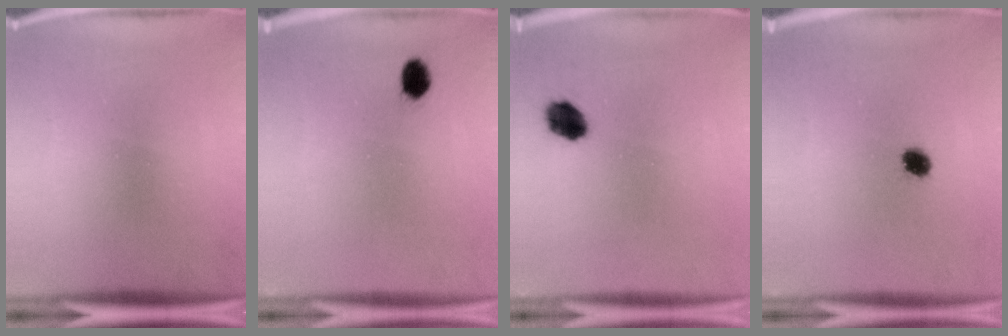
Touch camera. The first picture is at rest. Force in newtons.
{"total": 3.7}
{"total": 5.6}
{"total": 3.3}